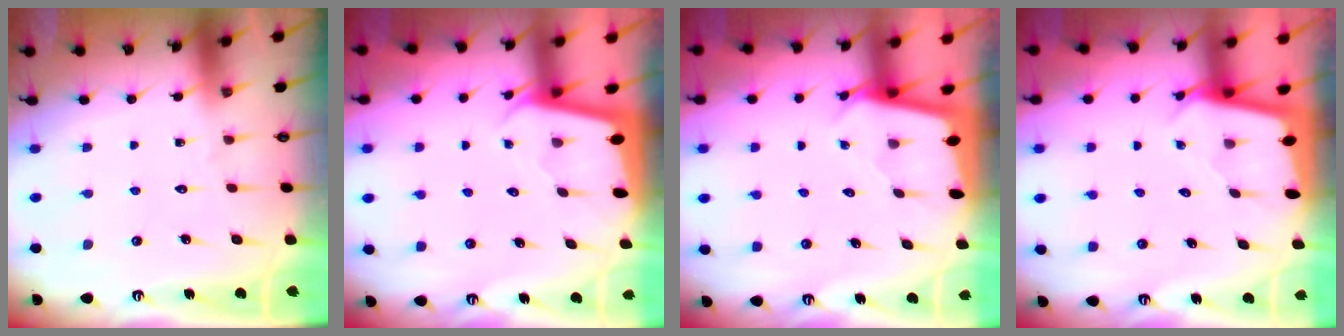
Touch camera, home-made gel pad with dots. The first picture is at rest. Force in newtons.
{"total": 1.9, "press": 1.9, "slide": 0.1}
{"total": 2.5, "press": 2.5, "slide": 0.1}
{"total": 2.5, "press": 2.5, "slide": 0.1}